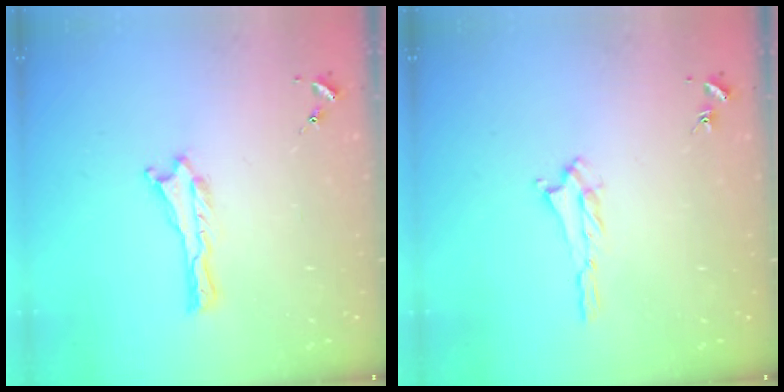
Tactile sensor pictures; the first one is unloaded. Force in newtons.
{"total": 1.2, "press": 1.1, "slide": 0.5}